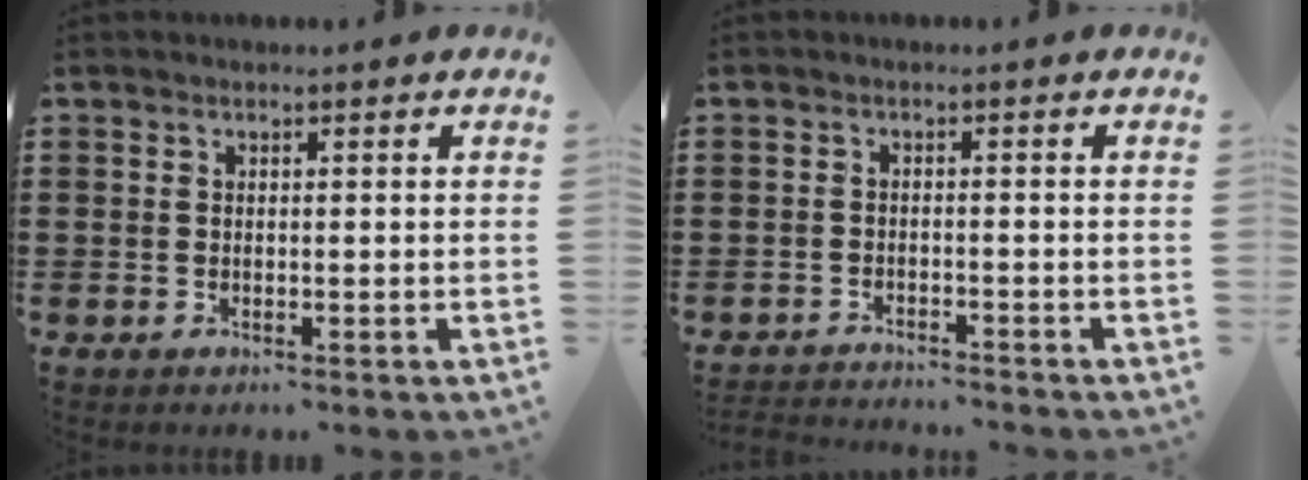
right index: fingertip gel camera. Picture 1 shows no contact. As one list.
[{"total": 2.0, "force": [-2.0, 0.0, -0.2], "torque": [-0.003, 0.001, -0.043]}]